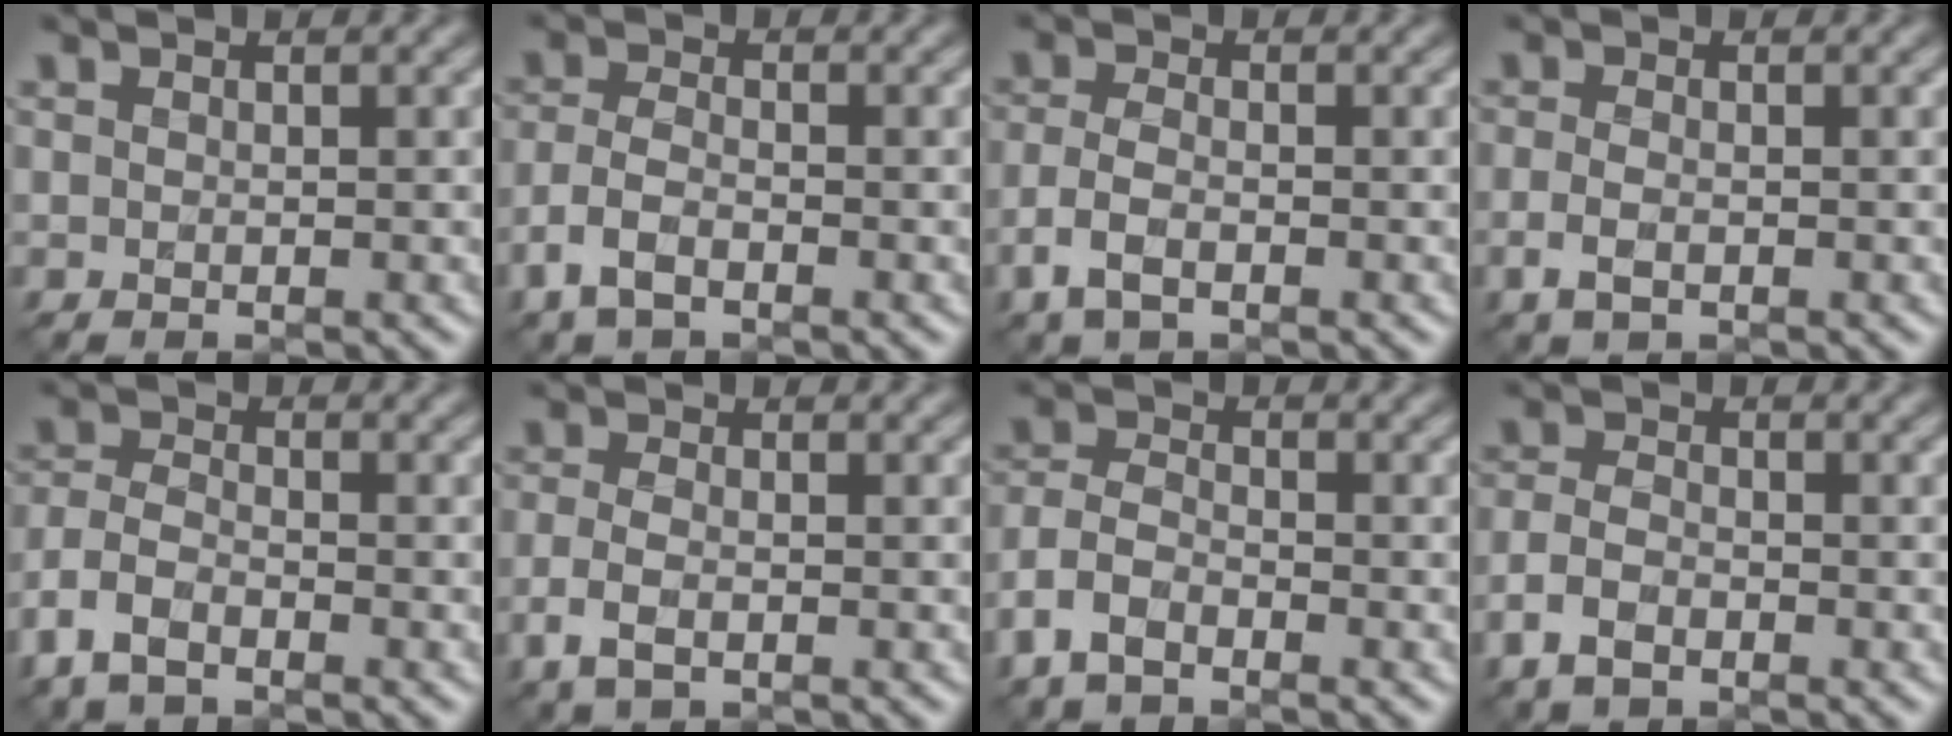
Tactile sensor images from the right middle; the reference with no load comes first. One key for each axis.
{"total": 3.0, "fx": -1.8, "fy": 1.3, "fz": 2.1, "tx": -0.048, "ty": 0.001, "tz": -0.043}
{"total": 3.0, "fx": -1.5, "fy": 1.4, "fz": 2.2, "tx": -0.053, "ty": -0.002, "tz": -0.037}
{"total": 1.9, "fx": -0.7, "fy": 0.9, "fz": 1.5, "tx": -0.036, "ty": -0.006, "tz": -0.018}
{"total": 3.8, "fx": -2.5, "fy": 1.8, "fz": 2.2, "tx": -0.050, "ty": -0.002, "tz": -0.062}
{"total": 2.6, "fx": -1.1, "fy": 1.2, "fz": 2.1, "tx": -0.053, "ty": -0.006, "tz": -0.029}
{"total": 3.6, "fx": -2.3, "fy": 1.7, "fz": 2.1, "tx": -0.044, "ty": 0.001, "tz": -0.060}
{"total": 2.9, "fx": -1.7, "fy": 1.6, "fz": 1.8, "tx": -0.040, "ty": -0.002, "tz": -0.042}